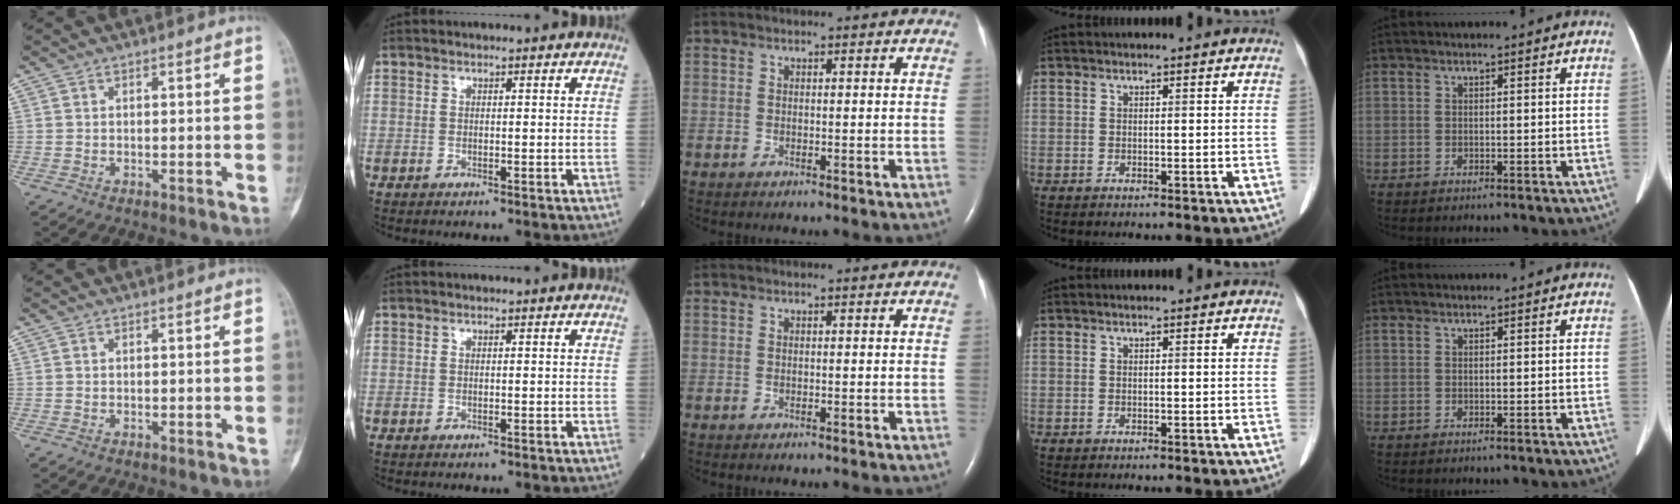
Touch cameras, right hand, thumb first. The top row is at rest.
{}